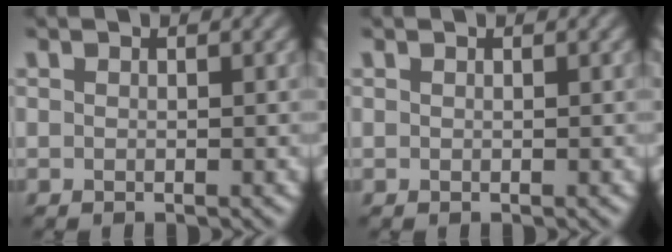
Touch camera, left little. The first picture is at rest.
{"total": 0.0}